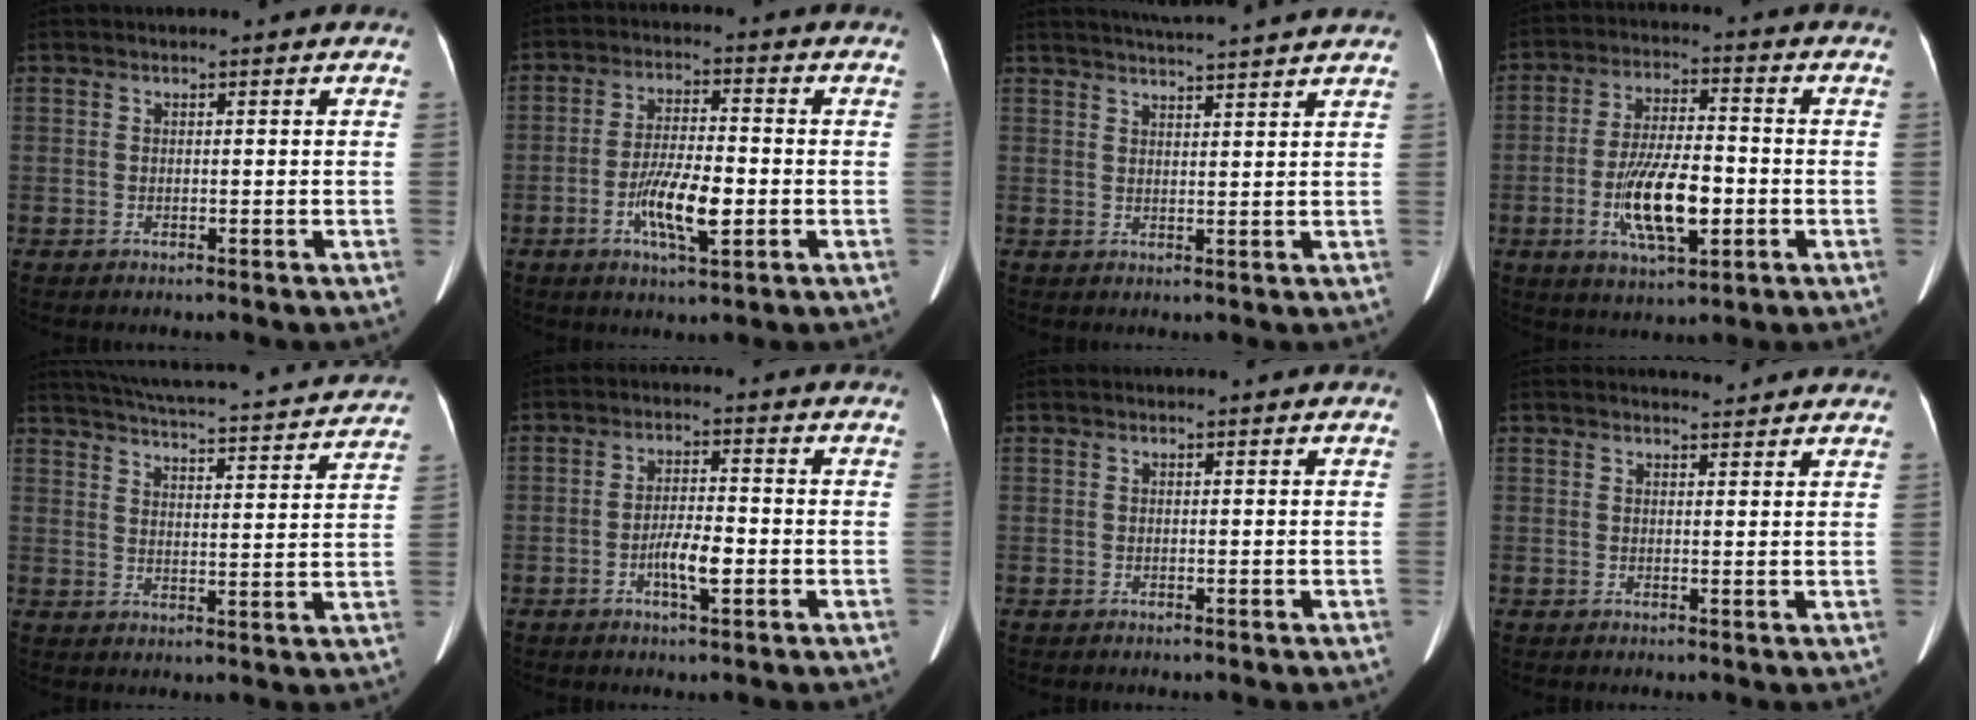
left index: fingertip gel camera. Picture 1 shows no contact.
{"total": 8.2, "force": [-2.6, 1.8, 7.5], "torque": [-0.145, -0.006, -0.048]}
{"total": 10.6, "force": [9.9, -0.7, 3.9], "torque": [-0.066, 0.020, 0.127]}
{"total": 11.3, "force": [-3.2, 3.4, 10.3], "torque": [-0.200, -0.006, -0.053]}
{"total": 24.8, "force": [23.0, 3.4, 8.9], "torque": [-0.152, -0.016, 0.291]}
{"total": 4.8, "force": [-1.9, 1.0, 4.3], "torque": [-0.081, -0.003, -0.034]}
{"total": 0.0}
{"total": 3.1, "force": [3.0, 0.5, 0.4], "torque": [-0.011, 0.004, 0.032]}